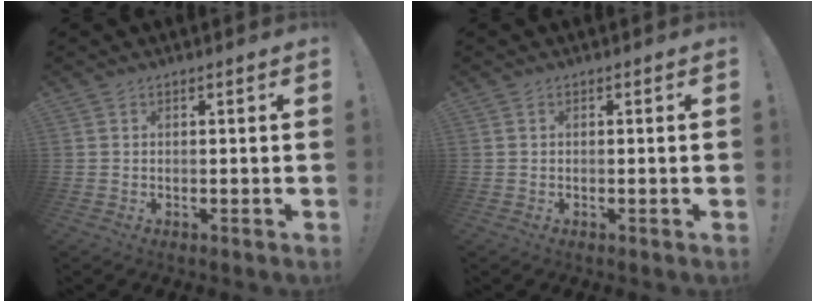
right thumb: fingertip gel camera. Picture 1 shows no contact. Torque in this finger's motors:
{"motor_torque": [-0.13, 0.02, 0.26, 0.01, -0.03]}